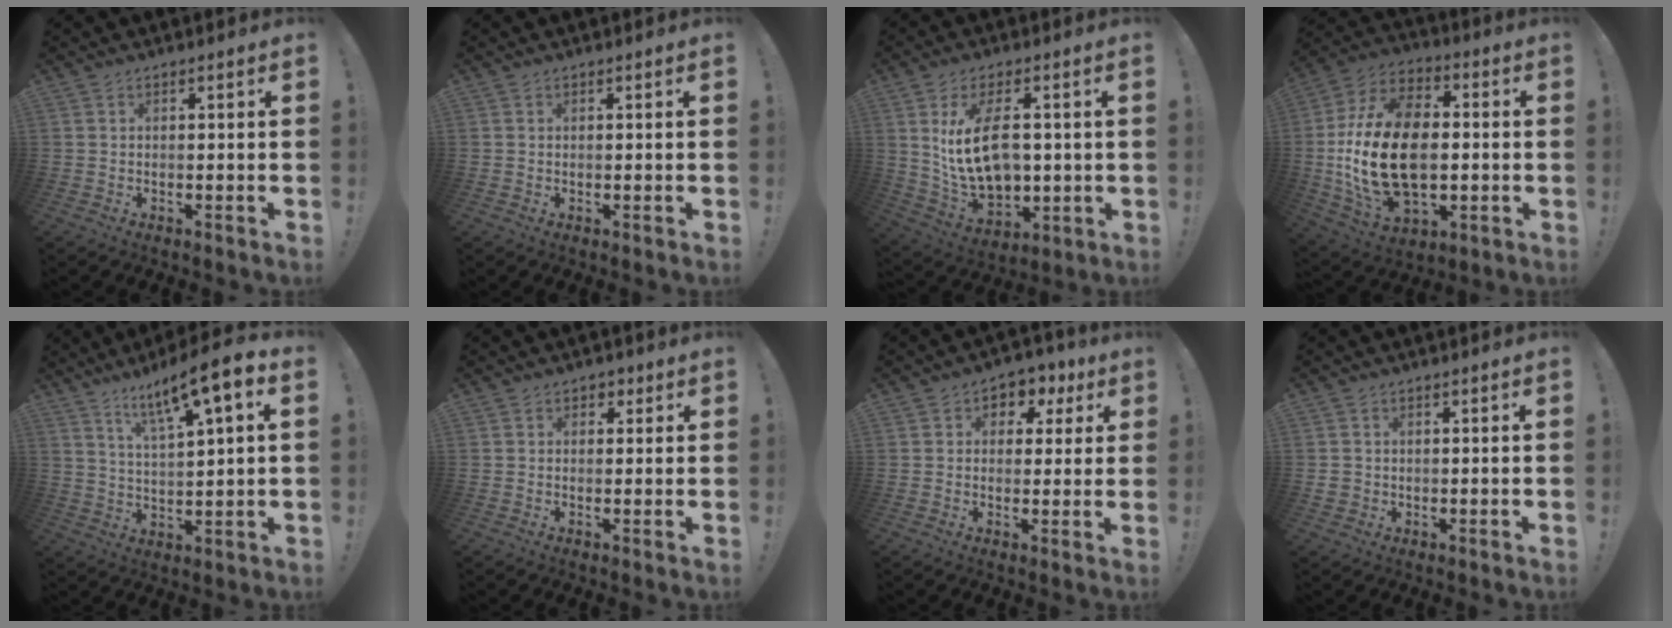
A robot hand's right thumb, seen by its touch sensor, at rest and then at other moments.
{"total": 0.0}
{"total": 16.2, "force": [2.6, 9.8, 12.6], "torque": [-0.231, -0.015, 0.049]}
{"total": 26.4, "force": [-2.1, 17.0, 20.2], "torque": [-0.392, 0.022, -0.025]}
{"total": 11.7, "force": [7.1, 1.6, 9.2], "torque": [-0.151, -0.044, 0.107]}
{"total": 2.6, "force": [0.9, 2.2, 1.0], "torque": [-0.006, 0.001, 0.015]}
{"total": 5.4, "force": [1.0, 5.0, 1.9], "torque": [-0.012, -0.004, 0.018]}
{"total": 2.2, "force": [0.4, 2.1, 0.6], "torque": [-0.012, 0.003, 0.010]}